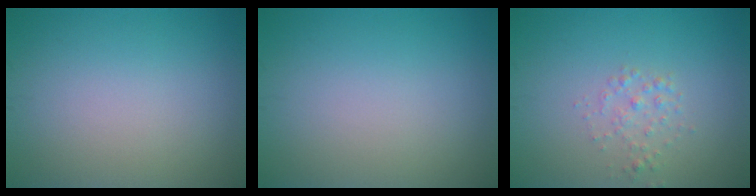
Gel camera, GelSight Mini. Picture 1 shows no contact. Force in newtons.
{"total": 0.0}
{"total": 1.4, "press": 1.4, "slide": 0.0}